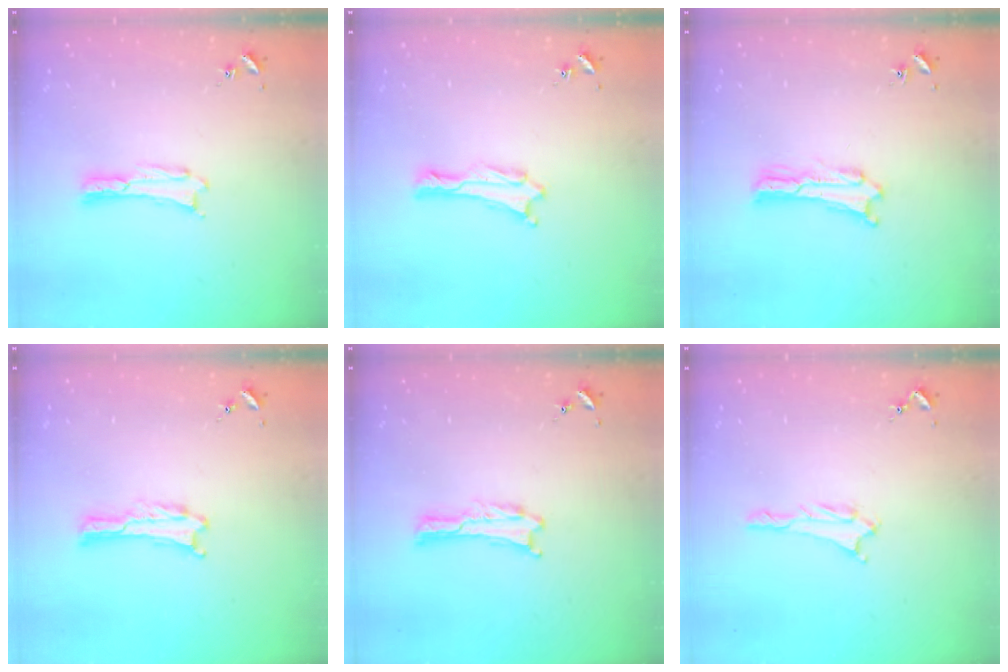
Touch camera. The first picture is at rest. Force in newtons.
{"total": 0.6, "press": 0.5, "slide": 0.1}
{"total": 0.9, "press": 0.9, "slide": 0.2}
{"total": 0.0}
{"total": 0.0}
{"total": 1.1, "press": 1.0, "slide": 0.1}